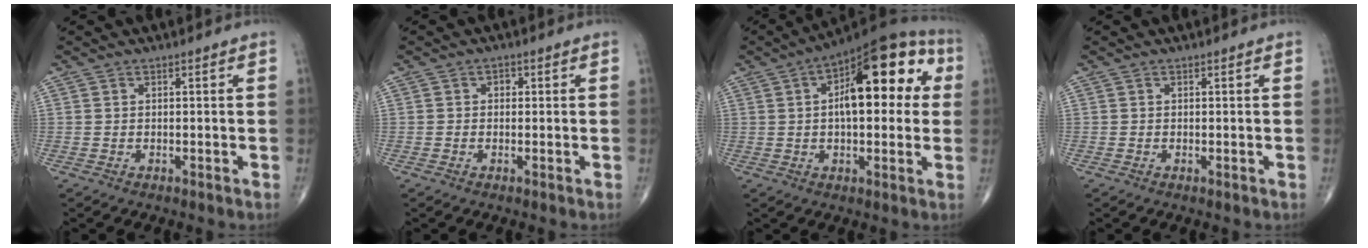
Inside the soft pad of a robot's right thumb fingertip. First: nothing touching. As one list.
[{"total": 1.2, "force": [0.1, 1.0, 0.7], "torque": [-0.002, 0.003, -0.003]}, {"total": 19.8, "force": [4.1, 9.0, 17.2], "torque": [-0.213, 0.028, 0.049]}, {"total": 0.0}]